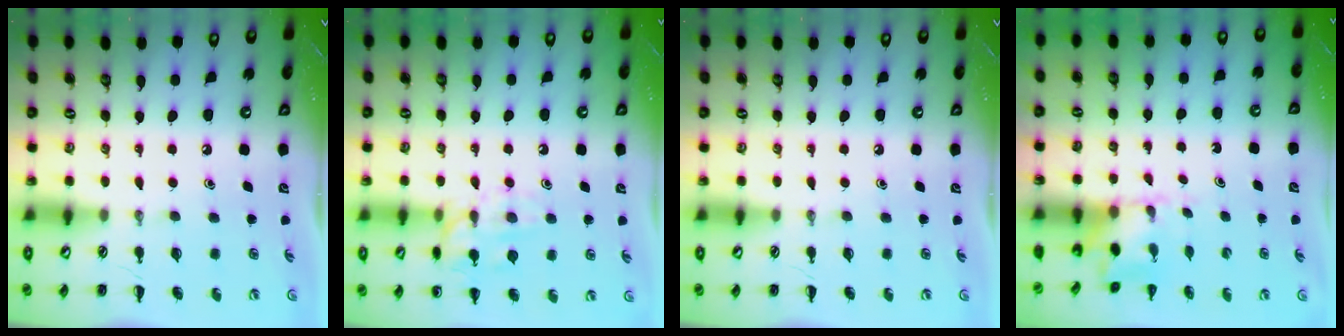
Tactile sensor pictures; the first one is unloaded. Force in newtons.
{"total": 12.0, "press": 11.9, "slide": 0.5}
{"total": 0.0}
{"total": 2.5, "press": 2.5, "slide": 0.5}